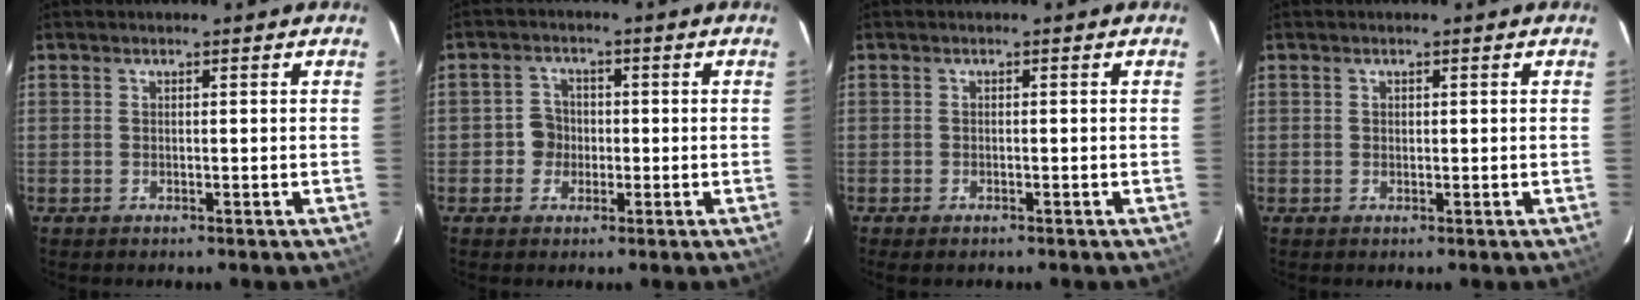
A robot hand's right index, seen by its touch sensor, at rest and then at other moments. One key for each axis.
{"total": 3.8, "fx": -0.9, "fy": 3.6, "fz": 0.6, "tx": -0.008, "ty": 0.014, "tz": -0.018}
{"total": 1.9, "fx": -1.5, "fy": 0.7, "fz": 1.0, "tx": -0.024, "ty": -0.006, "tz": -0.027}
{"total": 0.6, "fx": 0.1, "fy": 0.5, "fz": 0.1, "tx": 0.000, "ty": 0.002, "tz": 0.002}